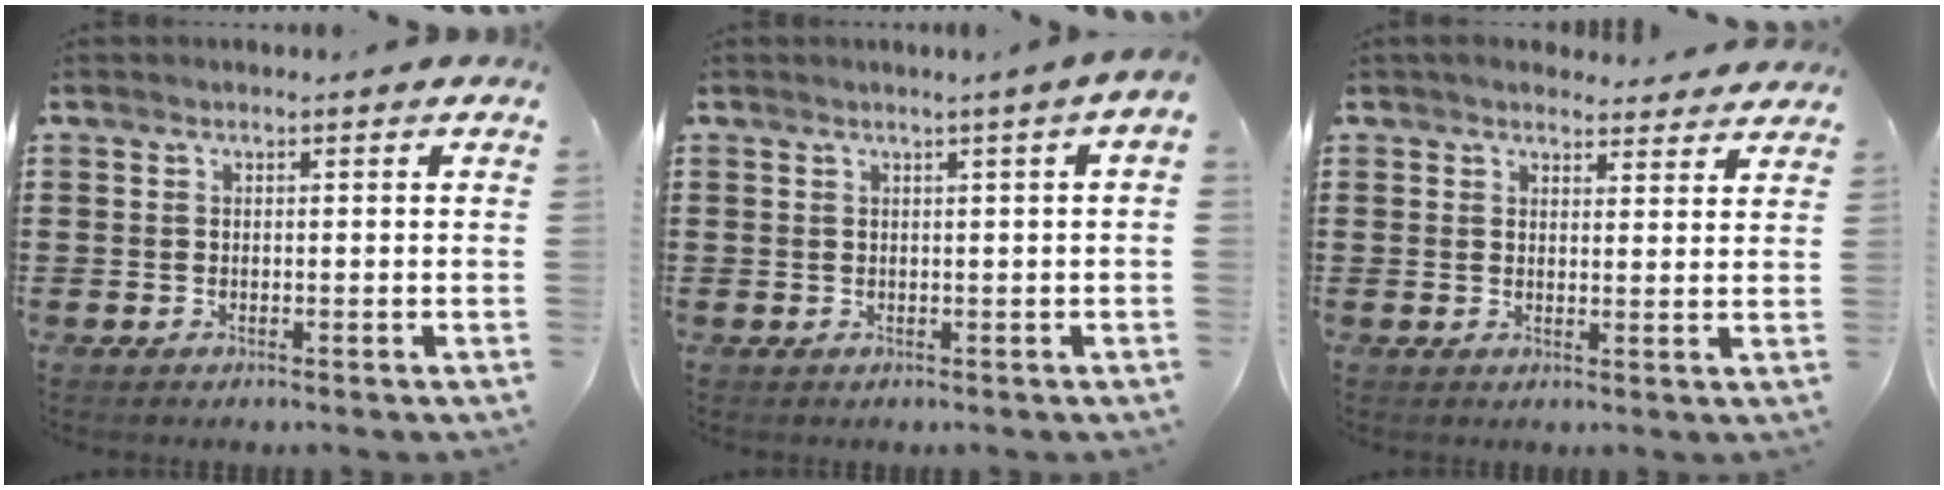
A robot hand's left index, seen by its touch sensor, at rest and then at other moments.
{"total": 1.1, "force": [0.6, -0.2, 1.0], "torque": [-0.018, -0.004, 0.011]}
{"total": 3.7, "force": [3.5, 0.8, 0.6], "torque": [-0.013, -0.011, 0.064]}